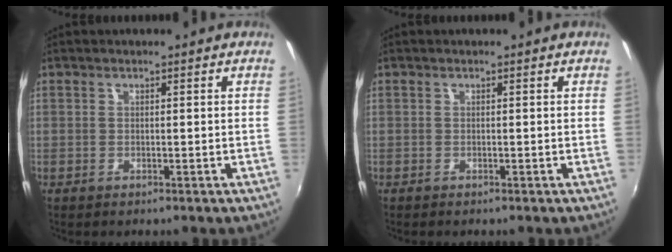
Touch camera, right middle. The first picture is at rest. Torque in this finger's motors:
{"motor_torque": [-0.08, -0.07, 0.02, 0.01]}